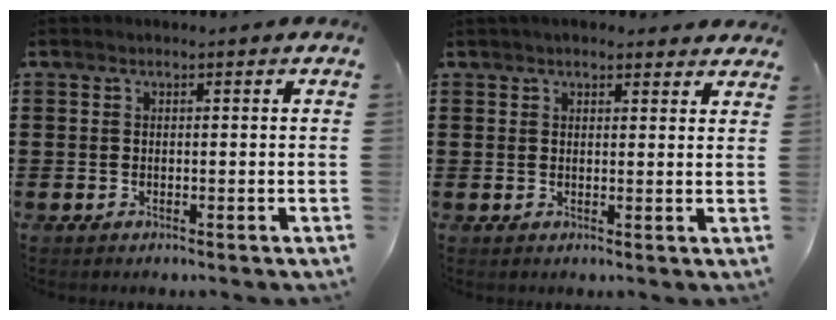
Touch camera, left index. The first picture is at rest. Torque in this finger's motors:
{"motor_torque": [1.38, -0.76, 0.48, 0.05]}